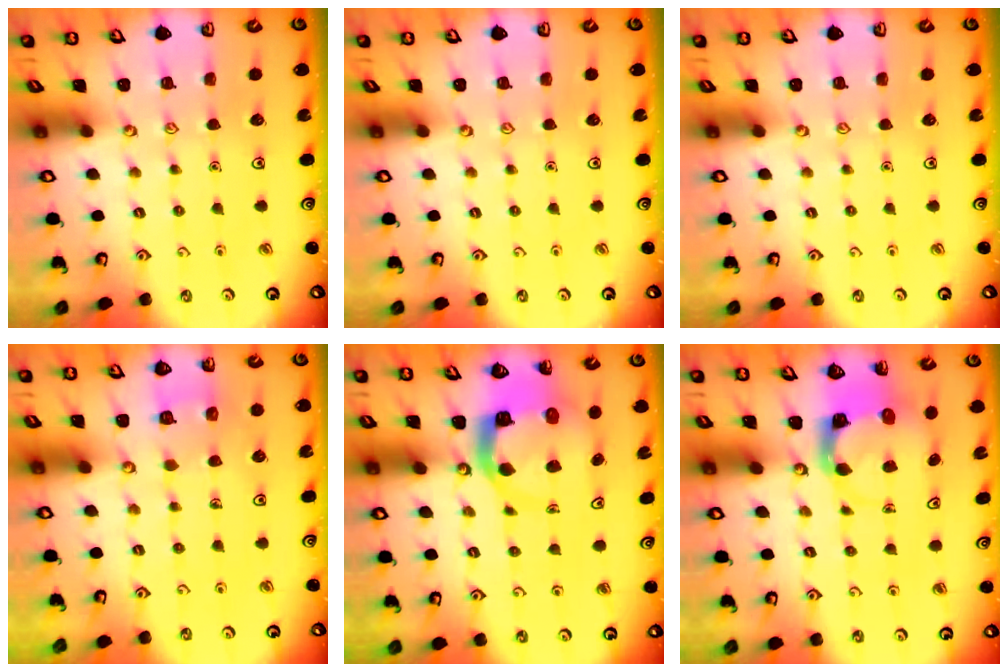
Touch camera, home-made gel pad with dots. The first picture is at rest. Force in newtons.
{"total": 0.0}
{"total": 0.0}
{"total": 2.6, "press": 2.6, "slide": 0.1}
{"total": 7.5, "press": 7.4, "slide": 1.0}
{"total": 3.6, "press": 3.6, "slide": 0.4}